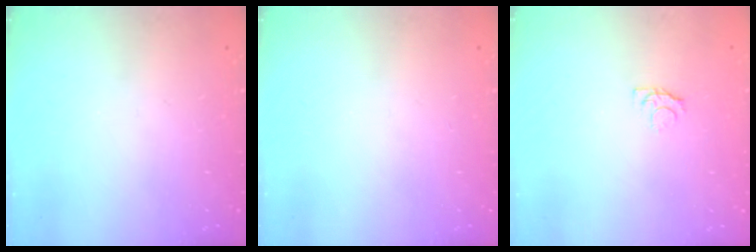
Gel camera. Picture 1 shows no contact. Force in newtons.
{"total": 0.0}
{"total": 4.0, "press": 4.0, "slide": 0.4}